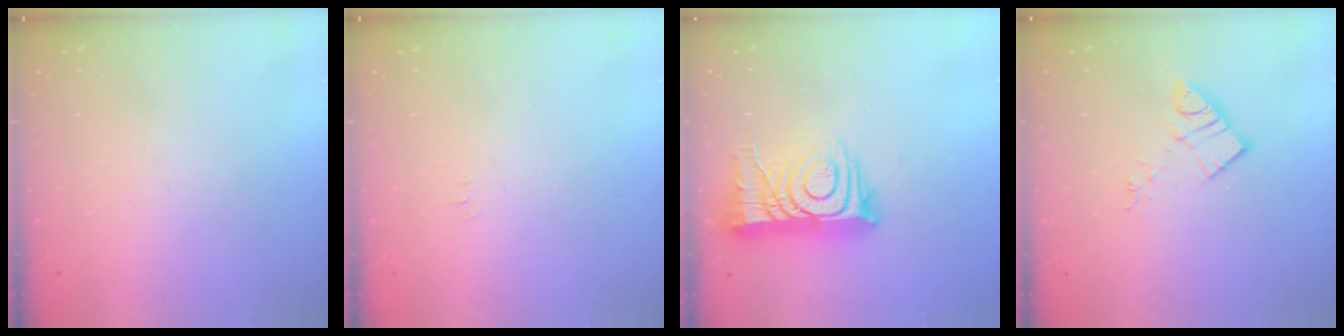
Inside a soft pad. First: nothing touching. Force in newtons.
{"total": 2.5, "press": 2.5, "slide": 0.3}
{"total": 14.2, "press": 14.2, "slide": 1.2}
{"total": 7.9, "press": 7.9, "slide": 0.4}